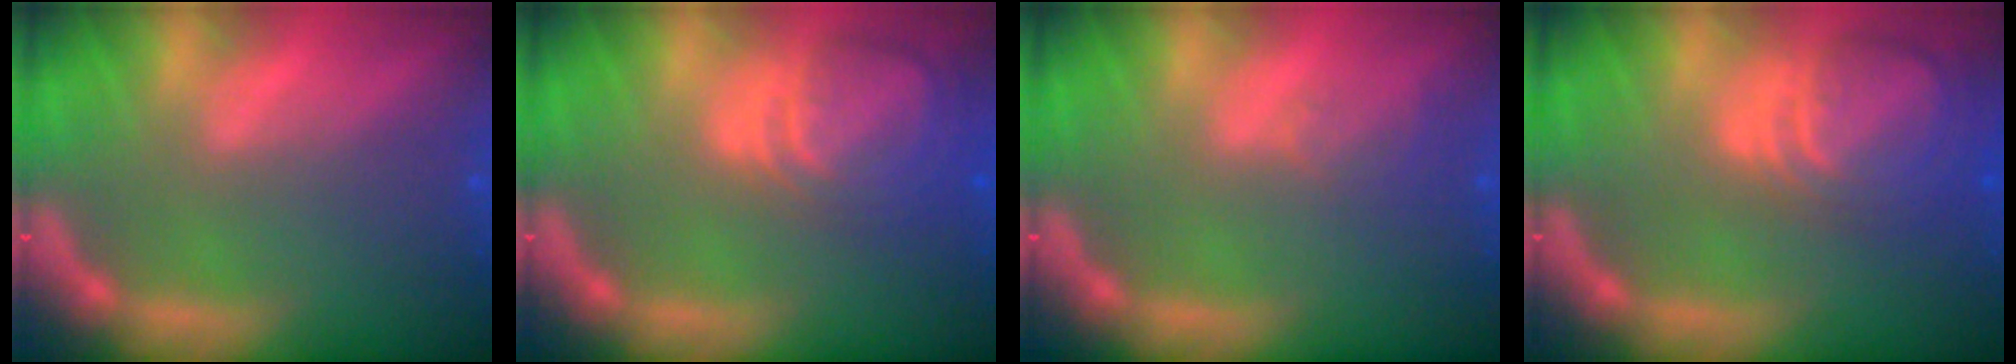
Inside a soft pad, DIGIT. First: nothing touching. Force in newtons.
{"total": 6.5}
{"total": 1.5}
{"total": 7.0}